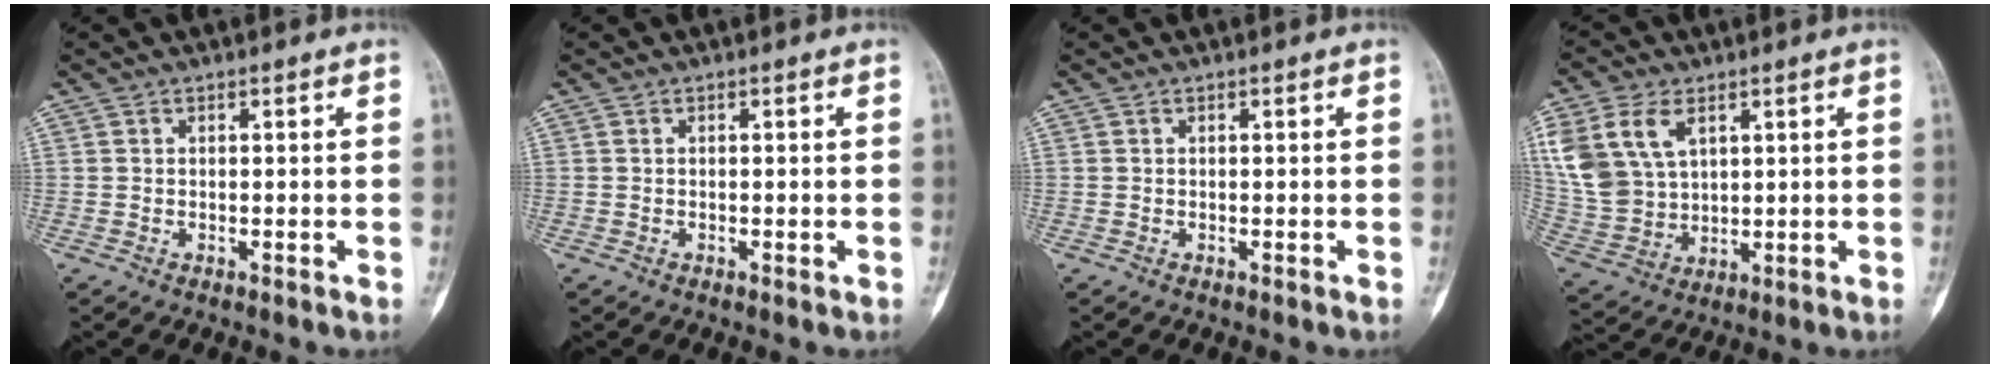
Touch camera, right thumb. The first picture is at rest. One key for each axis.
{"total": 0.0}
{"total": 0.0}
{"total": 15.1, "fx": 6.1, "fy": 10.0, "fz": 9.5, "tx": -0.201, "ty": -0.009, "tz": 0.135}